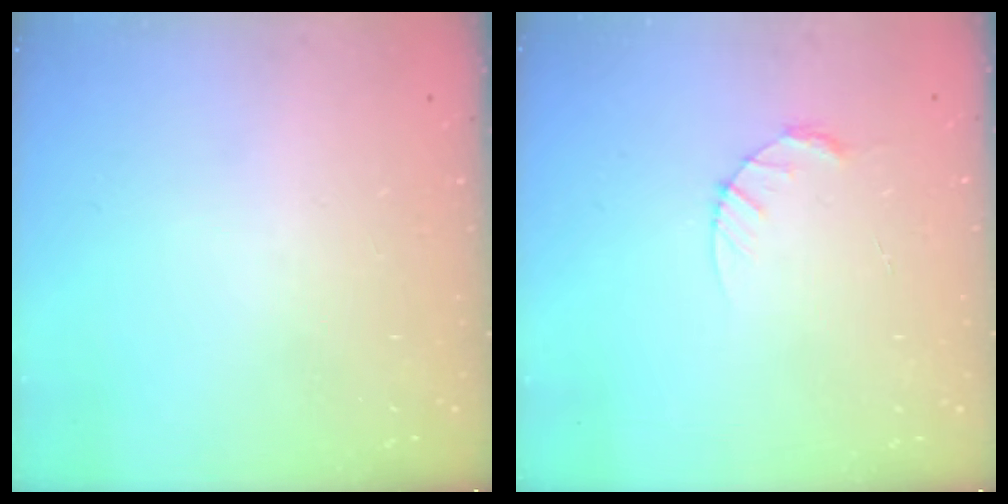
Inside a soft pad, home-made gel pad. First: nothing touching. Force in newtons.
{"total": 3.7, "press": 3.6, "slide": 0.4}